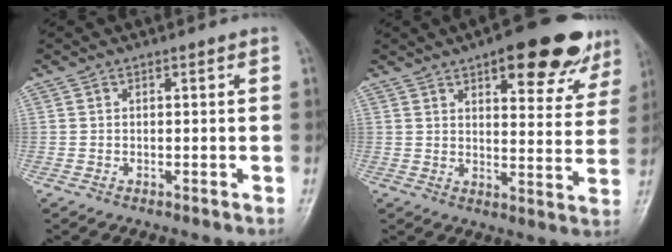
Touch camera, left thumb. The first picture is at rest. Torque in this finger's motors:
{"motor_torque": [0.52, 0.27, 0.37, -0.17, 0.12]}